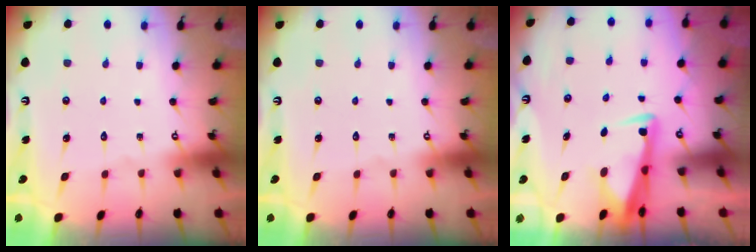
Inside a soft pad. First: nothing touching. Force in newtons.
{"total": 0.0}
{"total": 3.5, "press": 3.4, "slide": 0.9}